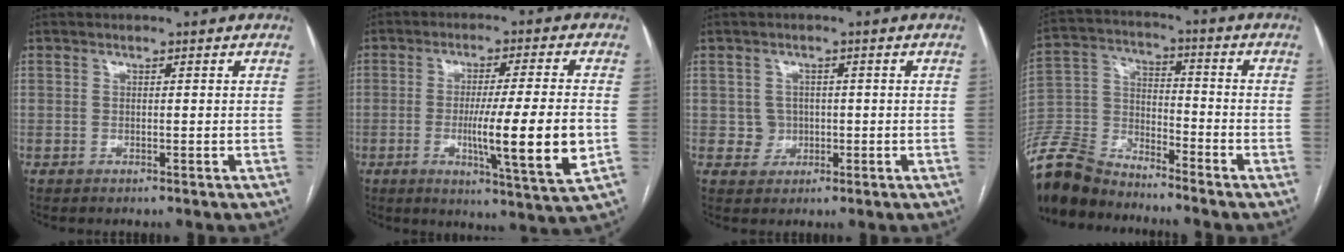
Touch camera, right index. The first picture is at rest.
{"total": 13.5, "force": [-2.4, -0.7, 13.3], "torque": [-0.215, -0.026, -0.042]}
{"total": 2.6, "force": [-0.1, 2.6, 0.2], "torque": [0.005, 0.006, 0.001]}
{"total": 12.2, "force": [-11.6, 3.2, 1.4], "torque": [-0.038, 0.019, -0.231]}